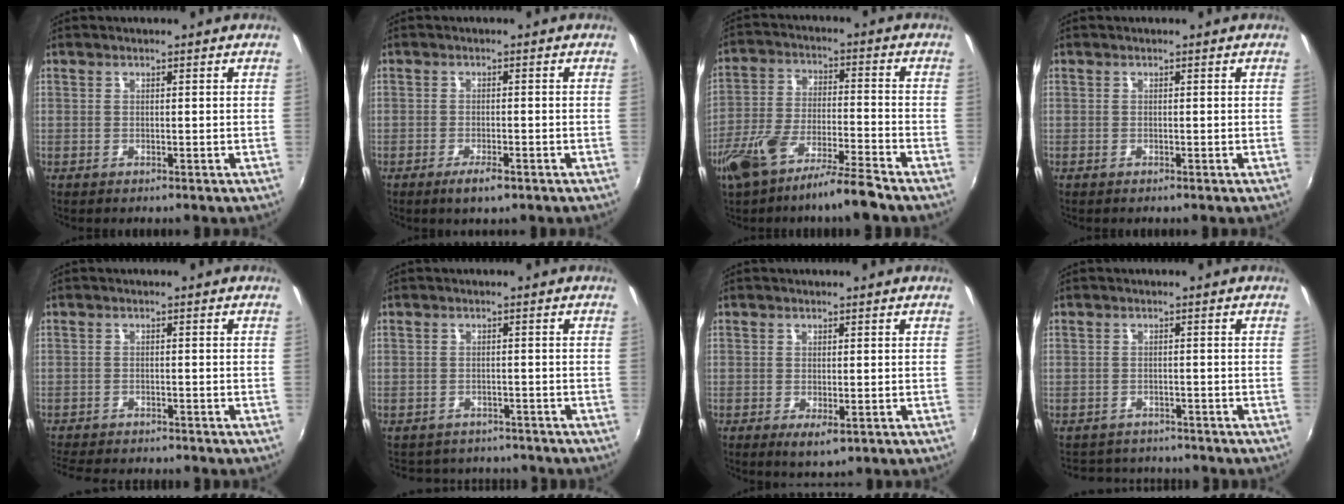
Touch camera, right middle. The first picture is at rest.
{"total": 3.4, "force": [-2.2, 0.9, 2.5], "torque": [-0.056, -0.009, -0.040]}
{"total": 12.2, "force": [-9.2, 1.2, 7.9], "torque": [-0.168, -0.019, -0.165]}
{"total": 0.0}
{"total": 8.3, "force": [-7.6, 1.6, 2.9], "torque": [-0.078, -0.020, -0.121]}
{"total": 6.4, "force": [-5.5, 3.1, 0.9], "torque": [-0.026, 0.007, -0.079]}
{"total": 2.8, "force": [-0.9, 1.1, 2.4], "torque": [-0.042, -0.014, -0.010]}
{"total": 5.9, "force": [-5.4, 2.4, 0.6], "torque": [-0.025, 0.006, -0.082]}